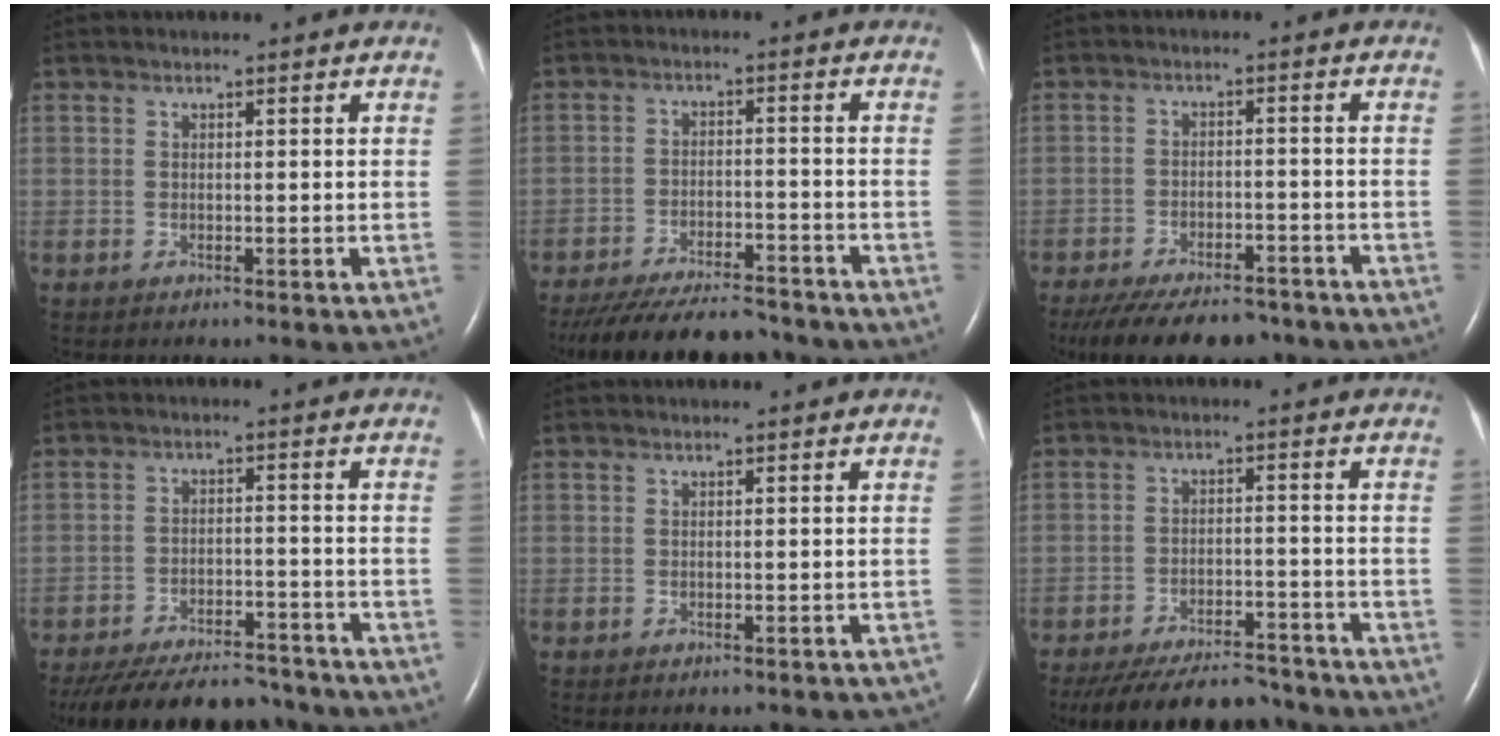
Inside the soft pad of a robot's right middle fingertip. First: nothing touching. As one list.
[{"total": 16.0, "force": [-14.4, 3.3, 6.3], "torque": [-0.136, -0.021, -0.214]}, {"total": 15.8, "force": [-12.9, 5.7, 7.1], "torque": [-0.157, -0.019, -0.183]}, {"total": 17.9, "force": [-15.9, 4.9, 6.6], "torque": [-0.146, -0.016, -0.228]}, {"total": 3.1, "force": [-2.6, 1.1, 1.2], "torque": [-0.011, -0.001, -0.026]}, {"total": 16.0, "force": [-14.2, 4.5, 5.8], "torque": [-0.123, -0.010, -0.203]}]